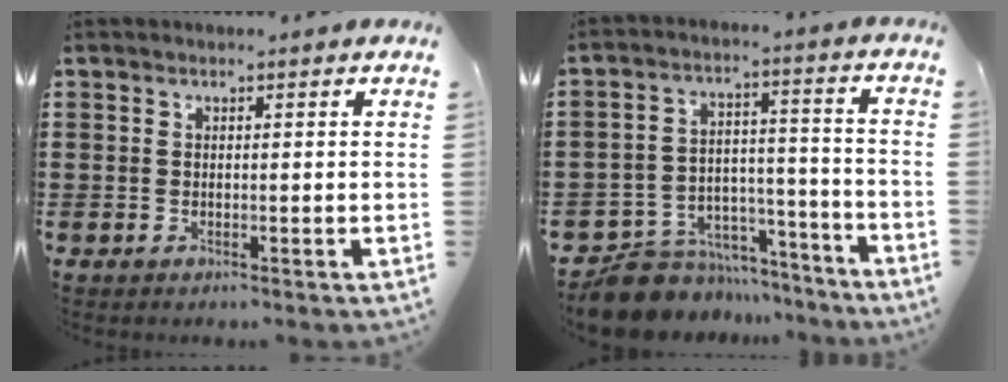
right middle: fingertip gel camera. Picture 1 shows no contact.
{"total": 8.7, "force": [-8.1, 3.0, 1.0], "torque": [-0.027, 0.023, -0.156]}